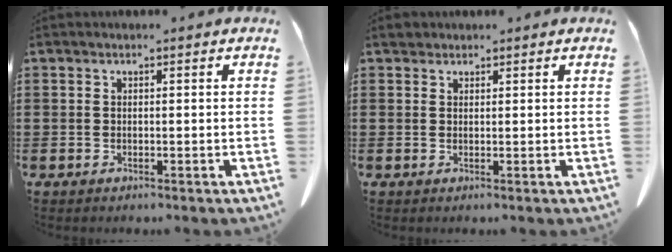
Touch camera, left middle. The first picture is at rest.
{"total": 1.4, "force": [1.2, 0.6, 0.2], "torque": [-0.009, 0.004, 0.025]}